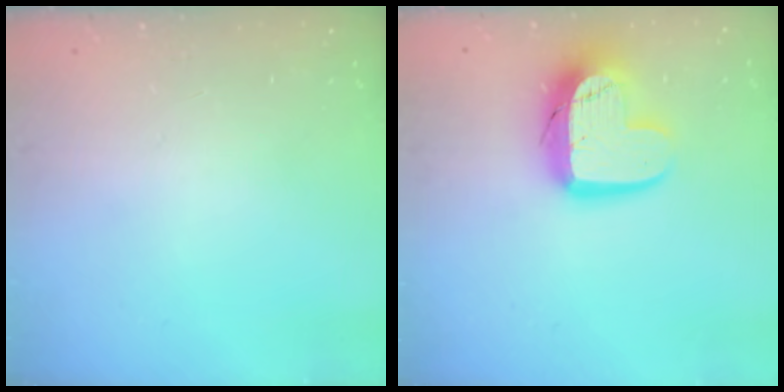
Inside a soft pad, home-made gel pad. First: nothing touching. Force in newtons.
{"total": 15.1, "press": 15.0, "slide": 1.2}